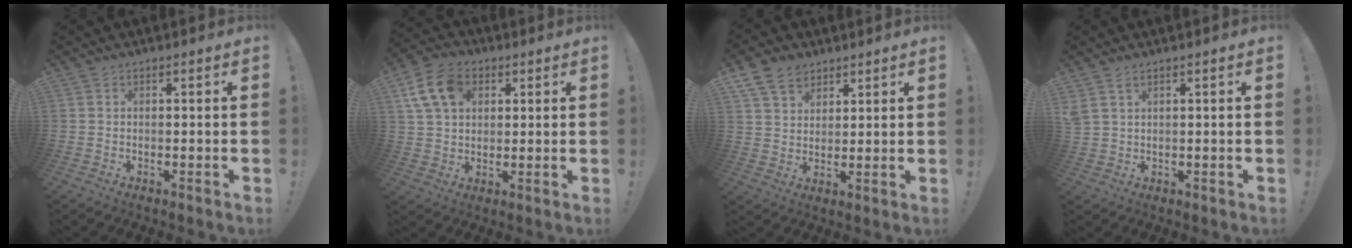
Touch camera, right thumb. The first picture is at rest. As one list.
[{"total": 12.2, "force": [4.7, 8.7, 7.1], "torque": [-0.132, -0.003, 0.097]}, {"total": 8.9, "force": [5.8, 6.1, 2.9], "torque": [-0.052, -0.031, 0.116]}, {"total": 2.6, "force": [1.6, 1.0, 1.8], "torque": [-0.036, -0.004, 0.031]}]